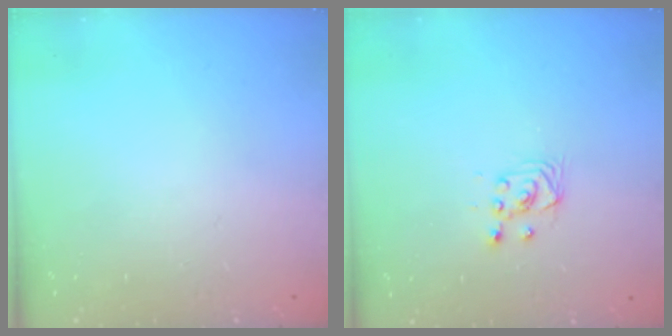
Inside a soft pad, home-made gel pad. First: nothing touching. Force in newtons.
{"total": 3.2, "press": 2.9, "slide": 1.4}